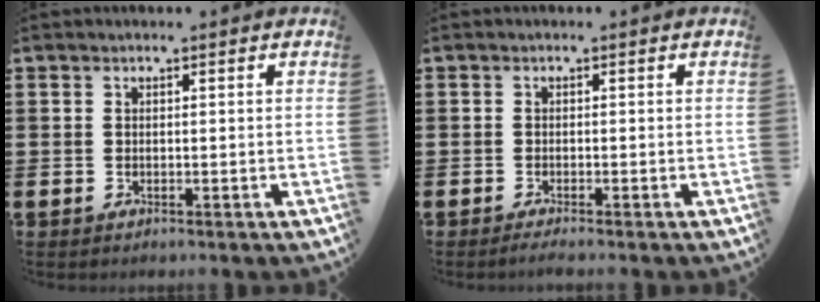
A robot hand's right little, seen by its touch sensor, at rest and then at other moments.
{"total": 0.8, "force": [-0.6, 0.0, 0.5], "torque": [-0.008, -0.002, -0.011]}